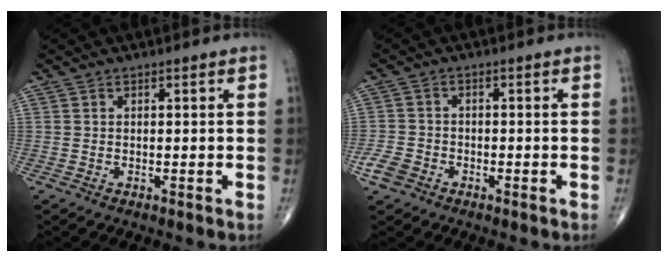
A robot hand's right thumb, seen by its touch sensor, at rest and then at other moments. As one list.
[{"total": 3.6, "force": [-2.1, 2.6, 1.4], "torque": [-0.026, 0.012, -0.040]}]